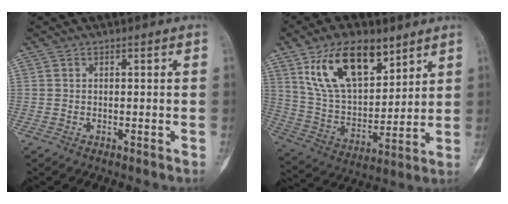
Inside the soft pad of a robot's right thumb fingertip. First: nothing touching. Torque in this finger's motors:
{"motor_torque": [-0.79, 1.33, 0.67, 0.14, 0.41]}